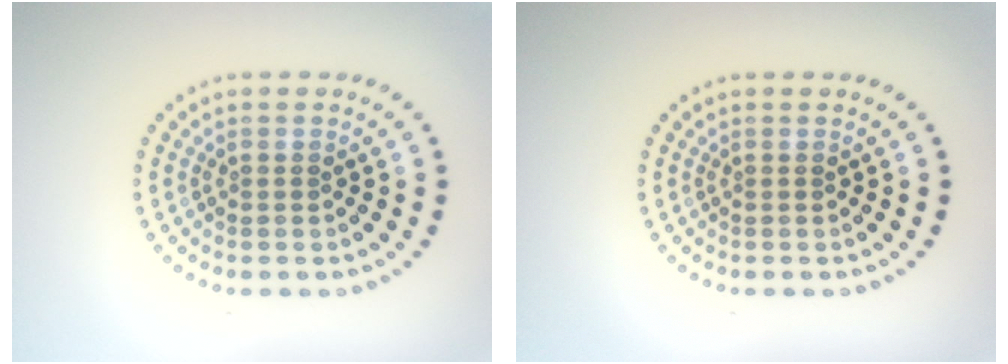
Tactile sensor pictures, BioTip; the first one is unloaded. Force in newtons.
{"total": 0.0}